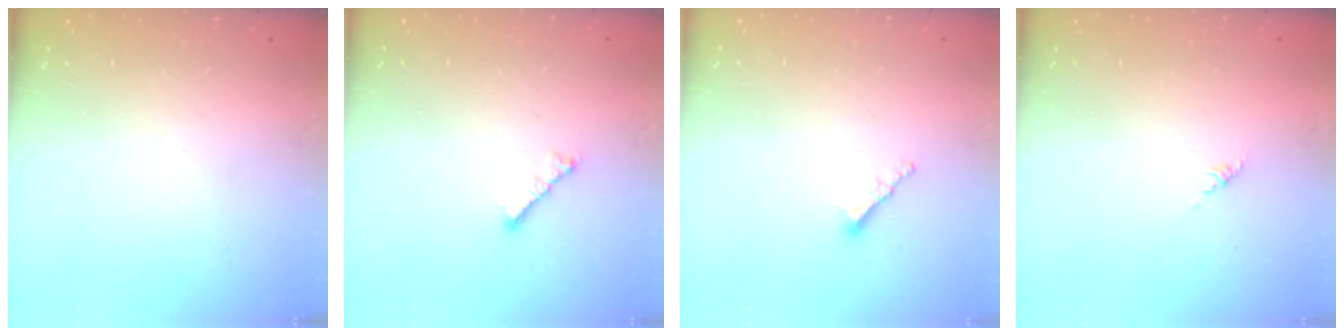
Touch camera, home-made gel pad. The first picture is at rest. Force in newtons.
{"total": 3.0, "press": 3.0, "slide": 0.5}
{"total": 2.5, "press": 2.5, "slide": 0.3}
{"total": 0.0}